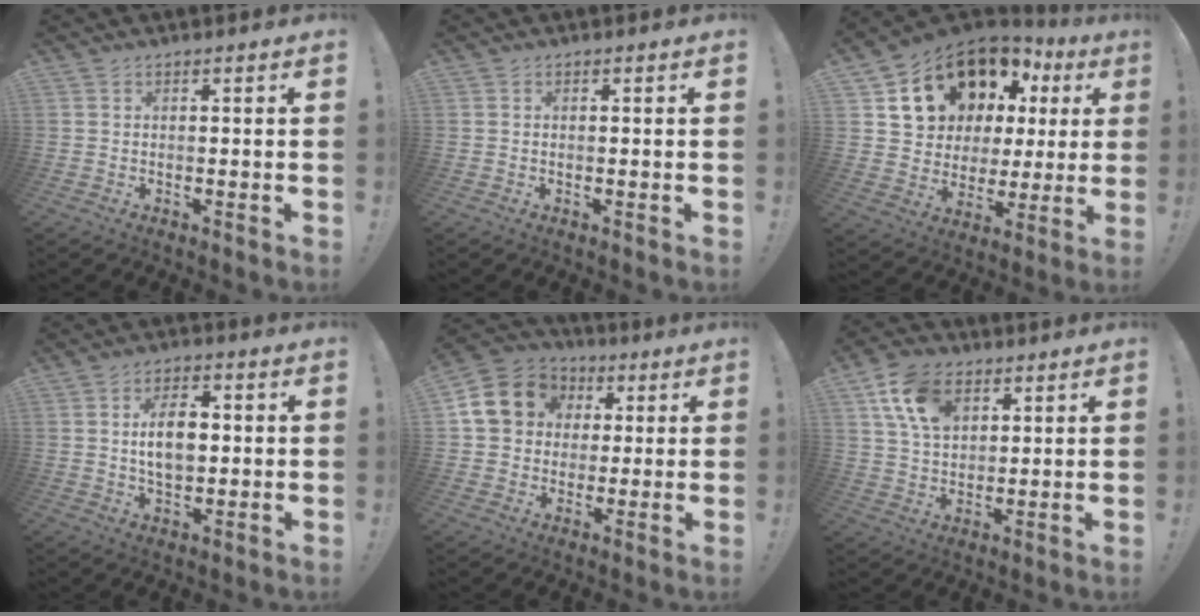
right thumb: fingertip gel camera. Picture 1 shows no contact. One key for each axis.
{"total": 0.0}
{"total": 16.3, "fx": 10.0, "fy": 10.9, "fz": 6.9, "tx": -0.113, "ty": -0.069, "tz": 0.211}
{"total": 9.8, "fx": 0.8, "fy": 6.0, "fz": 7.7, "tx": -0.134, "ty": -0.001, "tz": 0.008}
{"total": 15.4, "fx": 3.6, "fy": 13.2, "fz": 7.0, "tx": -0.103, "ty": 0.002, "tz": 0.080}
{"total": 13.6, "fx": 6.0, "fy": 9.3, "fz": 7.9, "tx": -0.129, "ty": -0.009, "tz": 0.118}